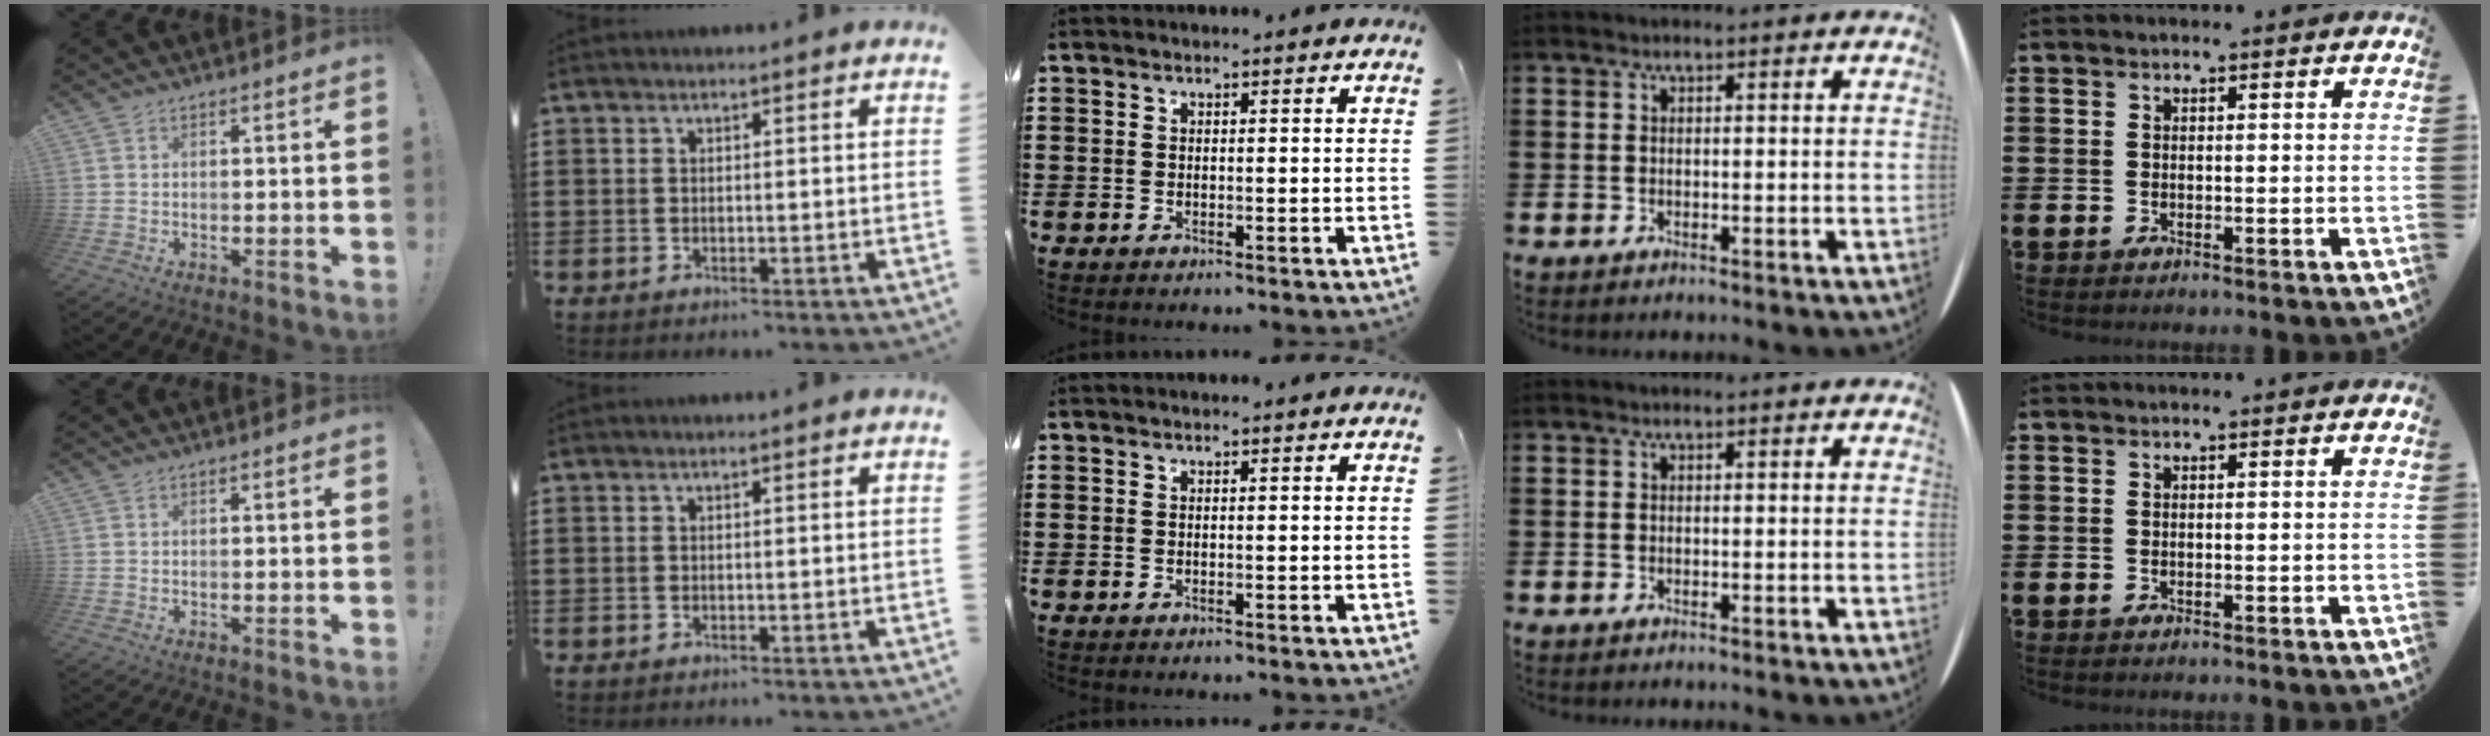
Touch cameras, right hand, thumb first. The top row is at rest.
{}